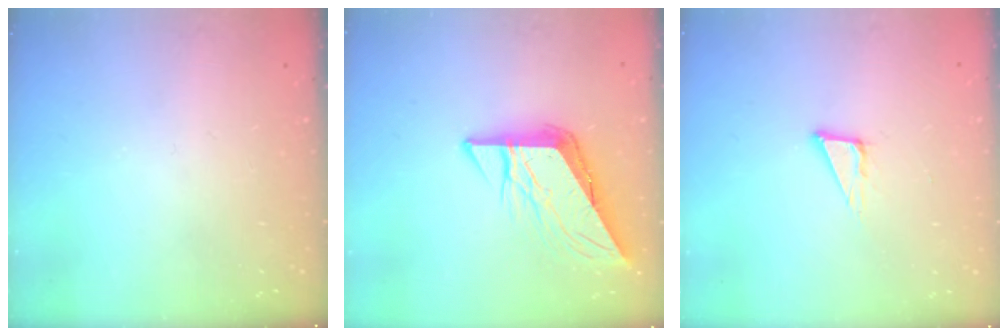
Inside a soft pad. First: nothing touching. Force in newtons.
{"total": 9.3, "press": 9.2, "slide": 1.2}
{"total": 5.9, "press": 5.8, "slide": 1.3}